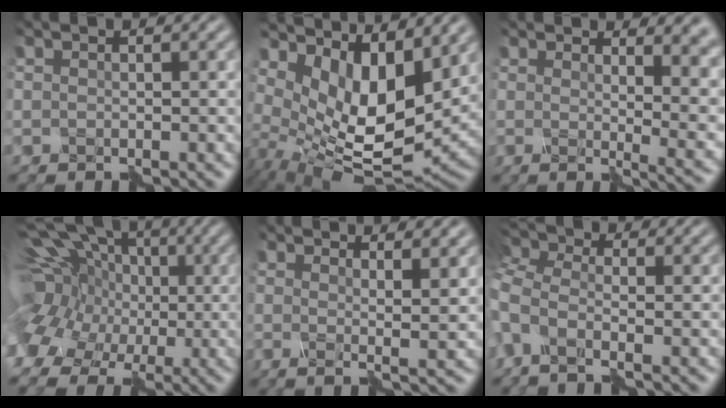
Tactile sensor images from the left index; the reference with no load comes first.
{"total": 9.1, "force": [2.9, 4.4, 7.5], "torque": [-0.134, -0.028, 0.060]}
{"total": 10.7, "force": [3.6, 4.6, 9.0], "torque": [-0.059, 0.010, 0.051]}
{"total": 18.5, "force": [-2.3, 15.3, 10.2], "torque": [-0.215, 0.018, -0.060]}
{"total": 3.7, "force": [2.4, 0.9, 2.6], "torque": [-0.027, 0.011, 0.014]}
{"total": 4.1, "force": [-1.3, 2.0, 3.3], "torque": [-0.078, 0.002, -0.030]}